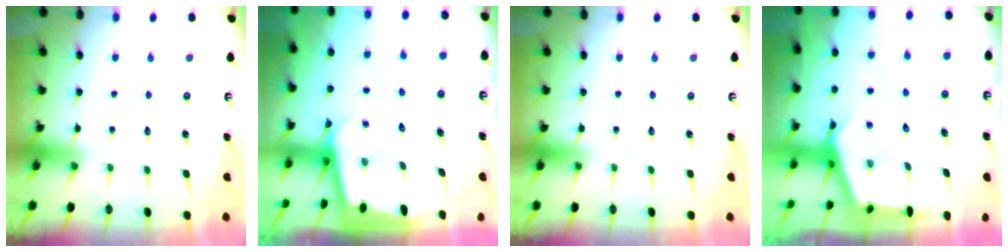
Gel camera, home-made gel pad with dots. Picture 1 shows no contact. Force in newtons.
{"total": 2.0, "press": 2.0, "slide": 0.1}
{"total": 0.0}
{"total": 2.7, "press": 2.7, "slide": 0.3}